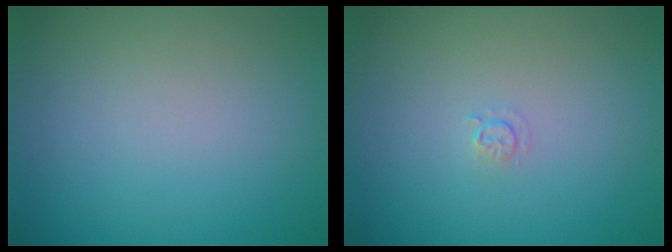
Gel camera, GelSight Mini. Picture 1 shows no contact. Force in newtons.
{"total": 0.7, "press": 0.3, "slide": 0.6}